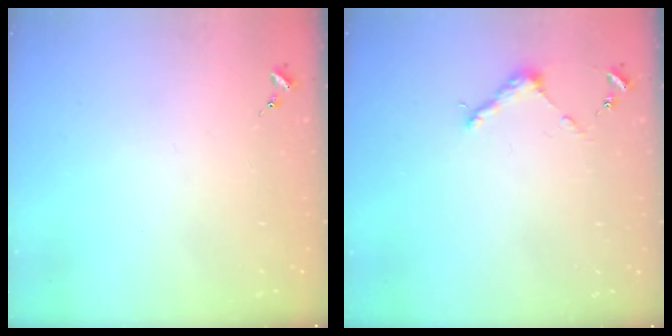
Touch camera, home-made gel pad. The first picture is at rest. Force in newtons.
{"total": 4.7, "press": 4.7, "slide": 0.5}